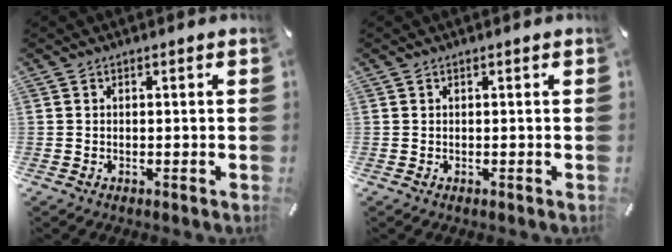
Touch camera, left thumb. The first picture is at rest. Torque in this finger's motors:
{"motor_torque": [-0.08, -0.08, 0.03, -0.03, 0.00]}